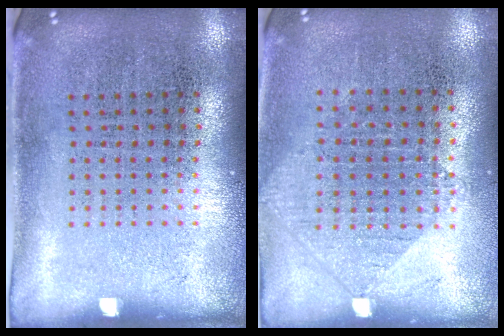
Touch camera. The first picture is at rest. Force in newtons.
{"total": 1.0, "press": 0.9, "slide": 0.3}